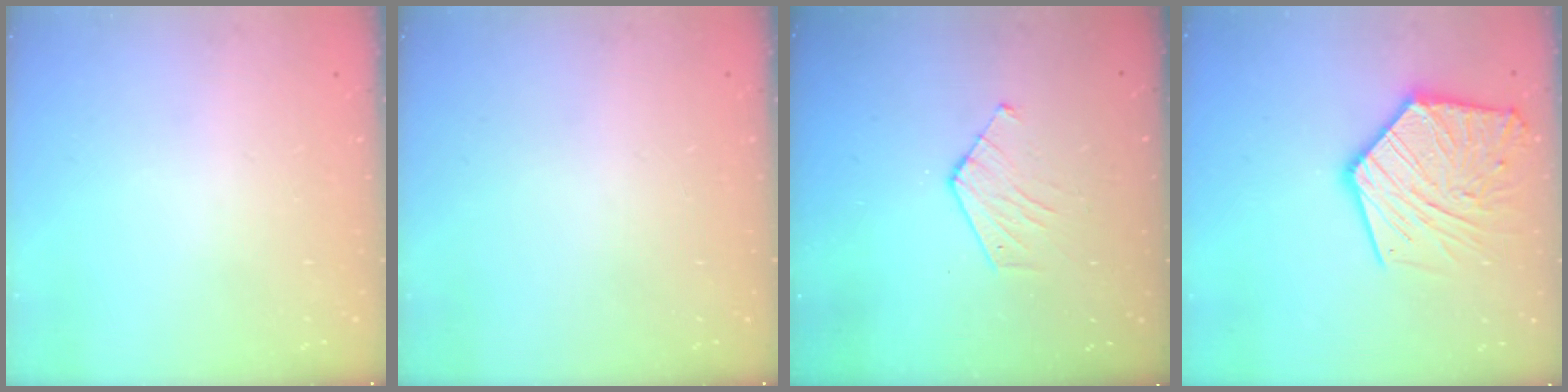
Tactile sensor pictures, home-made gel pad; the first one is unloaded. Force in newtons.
{"total": 0.0}
{"total": 5.5, "press": 5.4, "slide": 0.6}
{"total": 19.0, "press": 18.9, "slide": 2.0}